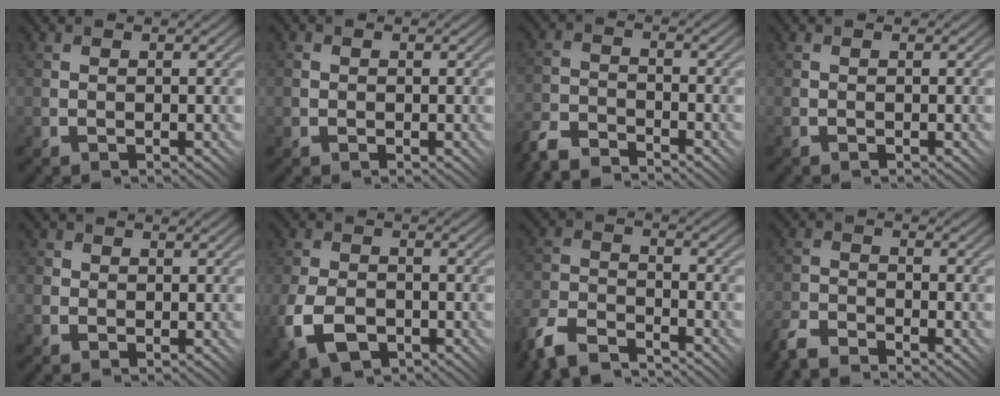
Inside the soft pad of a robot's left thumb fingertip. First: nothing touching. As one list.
[{"total": 1.3, "force": [0.0, 1.3, 0.2], "torque": [-0.006, 0.002, -0.004]}, {"total": 5.4, "force": [-5.0, 1.3, 1.5], "torque": [-0.033, -0.002, -0.112]}, {"total": 0.0}, {"total": 3.3, "force": [0.8, 3.1, 0.6], "torque": [-0.012, 0.012, -0.001]}, {"total": 7.9, "force": [-3.5, 5.1, 5.0], "torque": [-0.130, -0.019, -0.064]}, {"total": 8.0, "force": [-7.1, 2.2, 2.9], "torque": [-0.066, -0.002, -0.153]}, {"total": 4.9, "force": [-4.5, 1.1, 1.6], "torque": [-0.037, -0.003, -0.101]}]